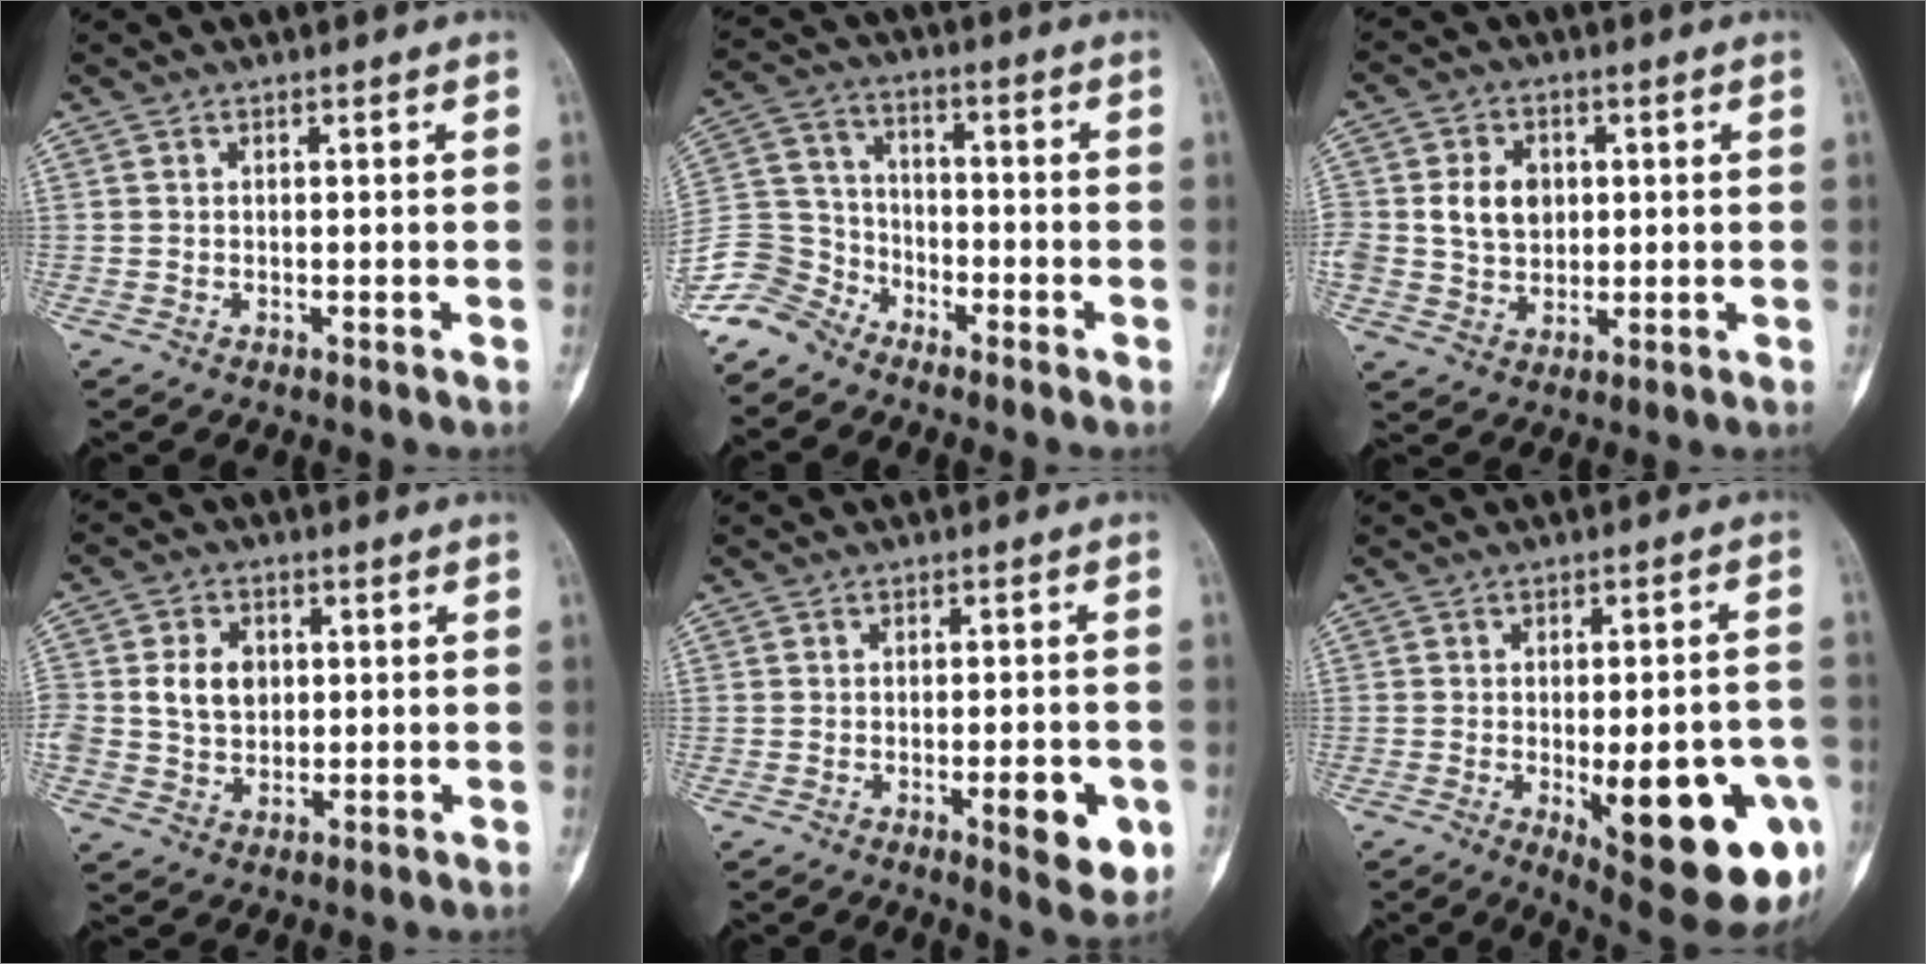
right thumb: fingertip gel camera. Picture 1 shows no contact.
{"total": 9.6, "force": [-7.8, 5.5, 1.4], "torque": [-0.023, 0.053, -0.165]}
{"total": 8.2, "force": [1.3, 6.5, 4.8], "torque": [-0.059, 0.001, 0.026]}
{"total": 7.3, "force": [1.1, 5.8, 4.3], "torque": [-0.057, 0.003, 0.021]}
{"total": 7.6, "force": [-2.5, 2.4, 6.8], "torque": [-0.075, -0.001, -0.028]}
{"total": 21.3, "force": [-6.2, 7.4, 19.0], "torque": [-0.201, 0.003, -0.058]}